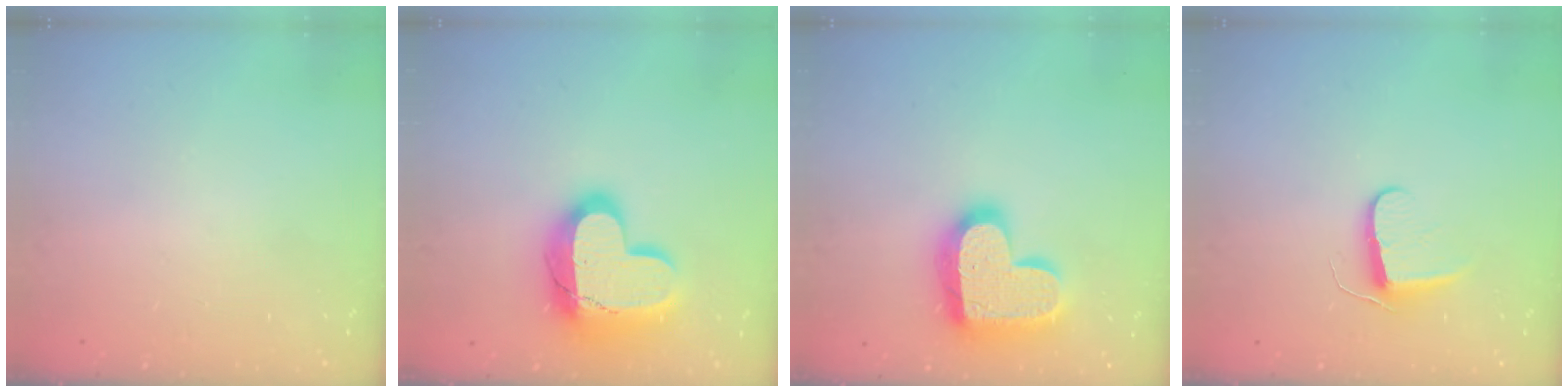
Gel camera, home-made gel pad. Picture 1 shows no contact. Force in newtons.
{"total": 24.2, "press": 24.2, "slide": 1.6}
{"total": 22.2, "press": 22.1, "slide": 1.5}
{"total": 7.2, "press": 7.2, "slide": 0.7}